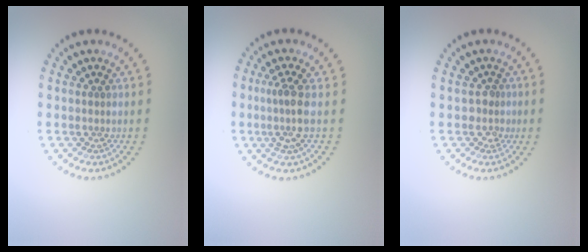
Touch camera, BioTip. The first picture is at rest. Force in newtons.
{"total": 2.6, "press": 2.0, "slide": 1.7}
{"total": 1.4, "press": 1.0, "slide": 0.9}